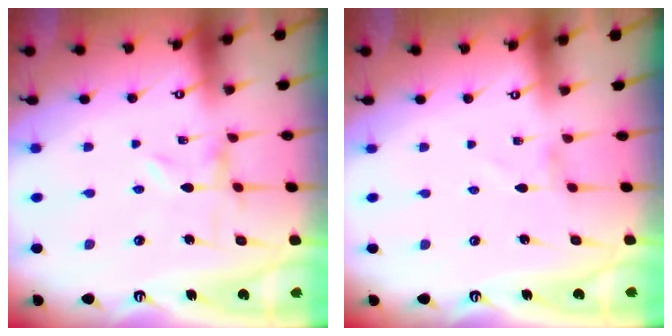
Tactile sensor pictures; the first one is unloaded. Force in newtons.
{"total": 1.2, "press": 1.2, "slide": 0.1}